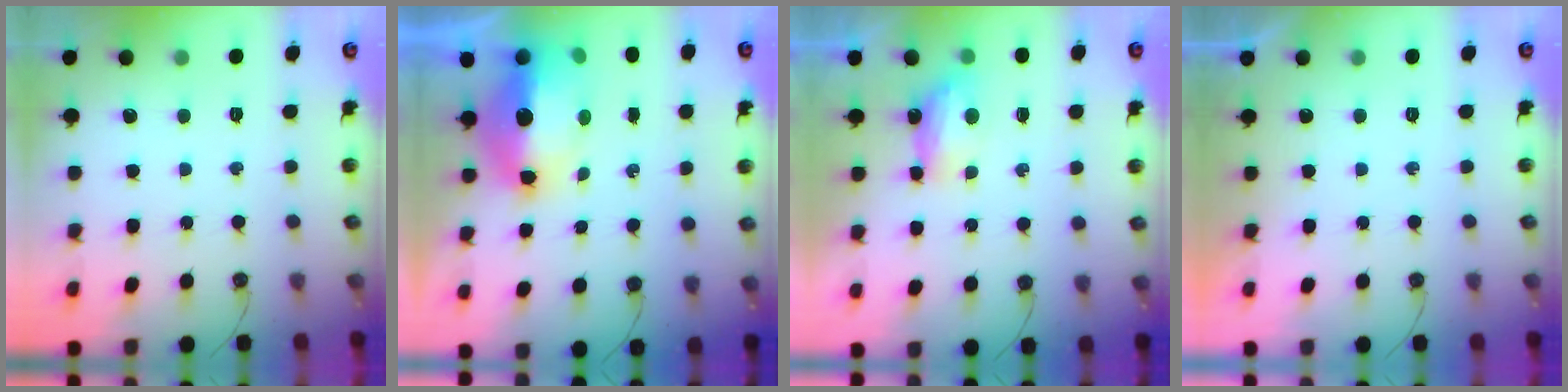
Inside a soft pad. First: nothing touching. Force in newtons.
{"total": 15.0, "press": 14.9, "slide": 1.6}
{"total": 7.0, "press": 7.0, "slide": 0.5}
{"total": 0.0}